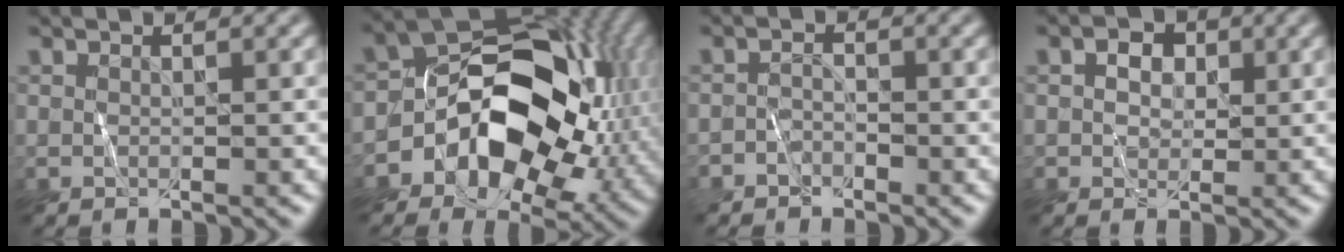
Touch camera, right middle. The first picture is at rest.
{"total": 12.7, "force": [-2.2, 8.8, 9.0], "torque": [-0.118, 0.012, -0.055]}
{"total": 1.0, "force": [-1.0, 0.4, -0.2], "torque": [0.004, 0.012, -0.020]}
{"total": 1.8, "force": [0.6, 1.5, 0.8], "torque": [-0.011, 0.009, 0.008]}